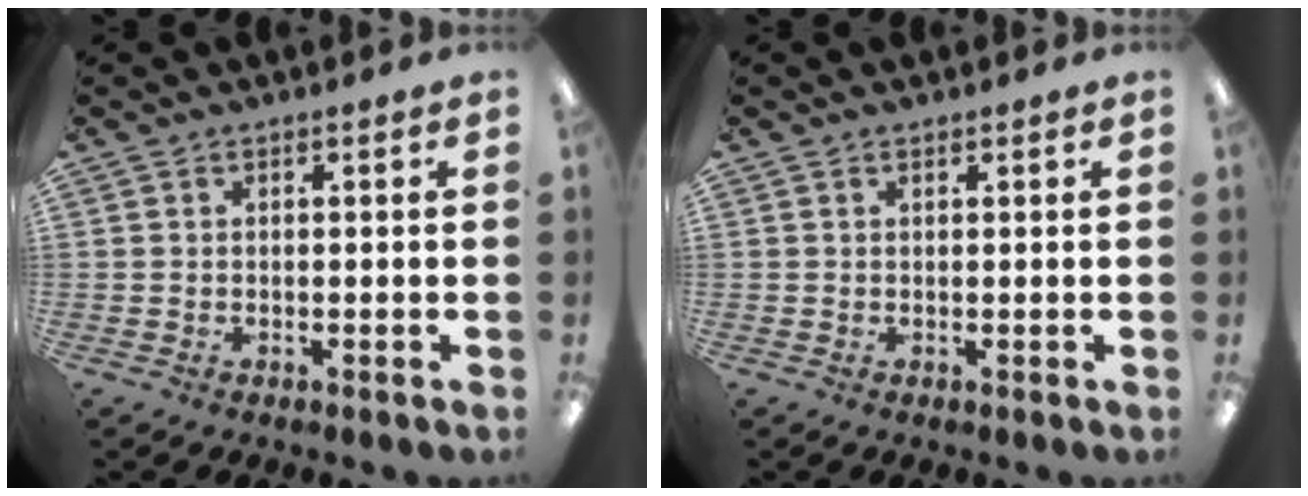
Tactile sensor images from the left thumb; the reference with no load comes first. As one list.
[{"total": 0.7, "force": [0.6, 0.2, 0.3], "torque": [-0.007, 0.000, 0.012]}]